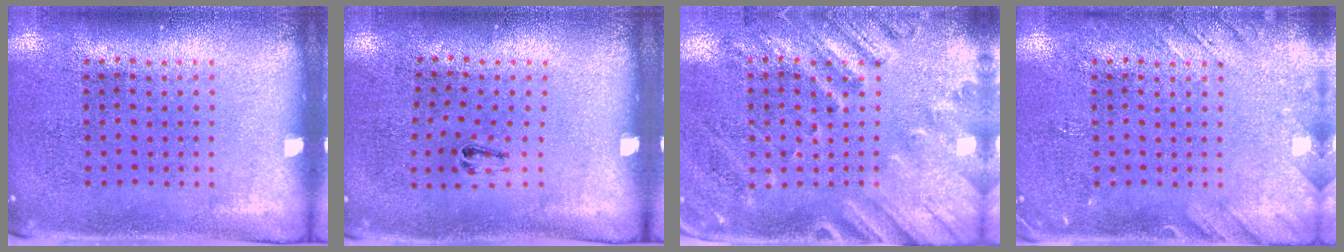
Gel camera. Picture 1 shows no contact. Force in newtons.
{"total": 0.5, "press": 0.3, "slide": 0.5}
{"total": 2.5, "press": 2.0, "slide": 1.6}
{"total": 2.0, "press": 2.0, "slide": 0.2}